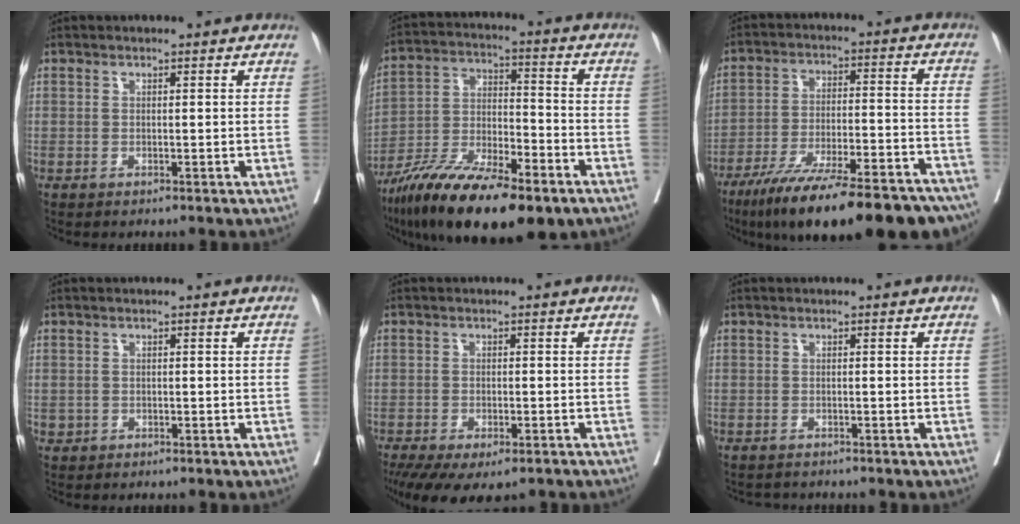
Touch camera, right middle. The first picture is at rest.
{"total": 20.2, "force": [-13.7, 5.1, 13.9], "torque": [-0.241, -0.021, -0.241]}
{"total": 26.8, "force": [-21.2, 4.7, 15.7], "torque": [-0.179, -0.012, -0.310]}
{"total": 0.9, "force": [-0.1, 0.8, 0.2], "torque": [0.004, 0.004, 0.001]}
{"total": 11.1, "force": [-7.5, 4.5, 6.8], "torque": [-0.124, -0.017, -0.108]}
{"total": 1.5, "force": [-1.3, 0.6, 0.0], "torque": [-0.005, -0.003, -0.022]}